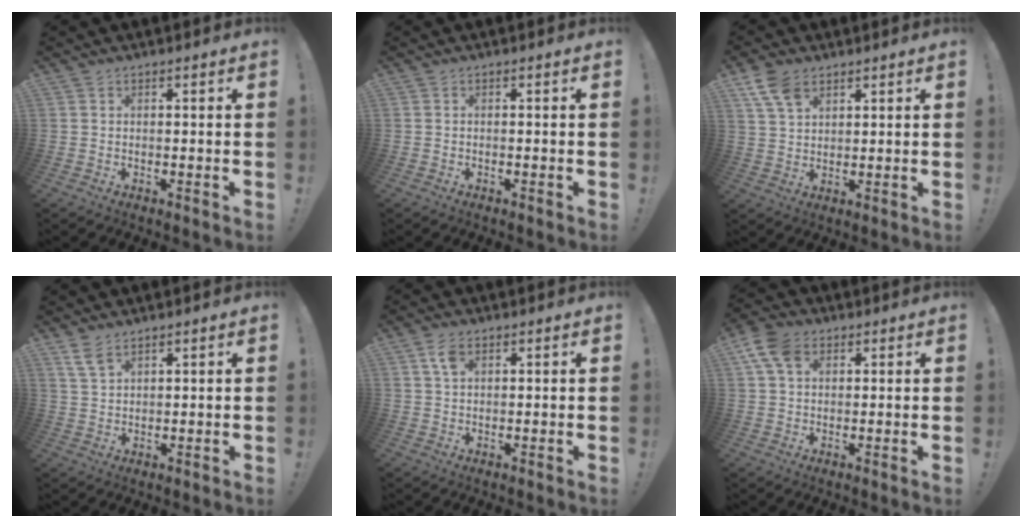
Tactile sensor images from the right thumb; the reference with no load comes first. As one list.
[{"total": 0.0}, {"total": 7.8, "force": [4.5, 4.6, 4.5], "torque": [-0.084, -0.011, 0.089]}, {"total": 5.0, "force": [3.4, 2.1, 2.9], "torque": [-0.059, -0.012, 0.064]}, {"total": 4.1, "force": [1.9, 2.1, 3.0], "torque": [-0.050, -0.001, 0.032]}, {"total": 9.2, "force": [3.4, 6.3, 5.7], "torque": [-0.107, 0.003, 0.069]}]